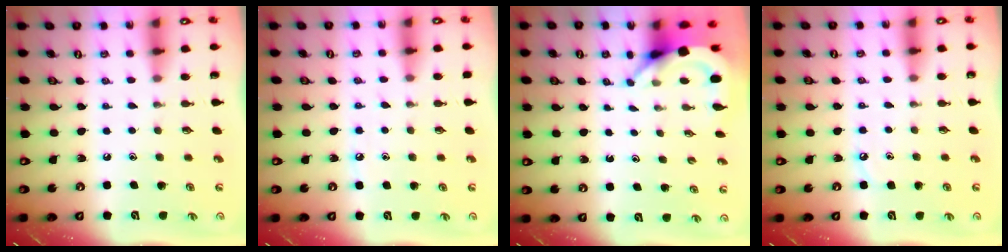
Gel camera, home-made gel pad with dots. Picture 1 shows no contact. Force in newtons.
{"total": 5.9, "press": 5.8, "slide": 0.7}
{"total": 5.4, "press": 5.4, "slide": 0.4}
{"total": 3.5, "press": 3.4, "slide": 0.5}